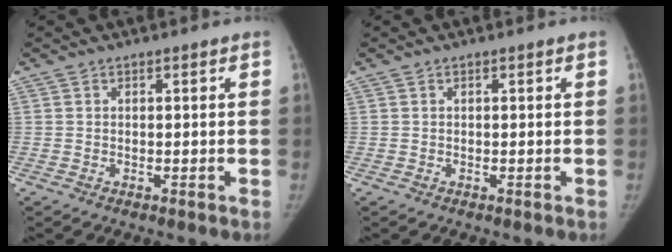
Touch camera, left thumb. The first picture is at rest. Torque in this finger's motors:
{"motor_torque": [-0.07, -0.05, 0.32, -0.10, 0.00]}